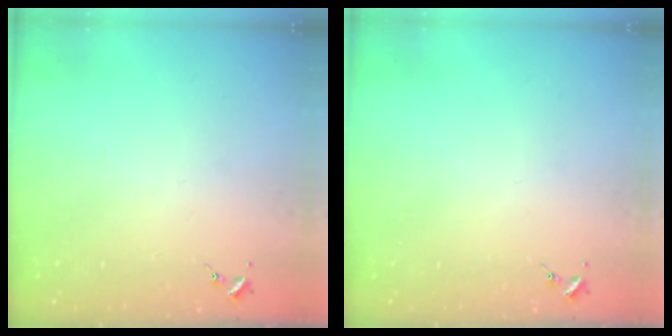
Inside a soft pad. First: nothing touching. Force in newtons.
{"total": 0.0}